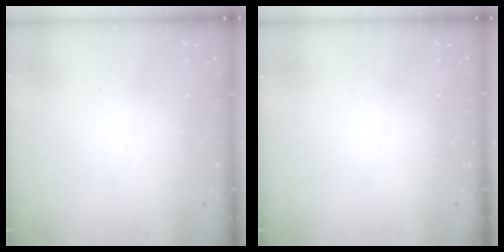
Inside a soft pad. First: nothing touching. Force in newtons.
{"total": 0.0}